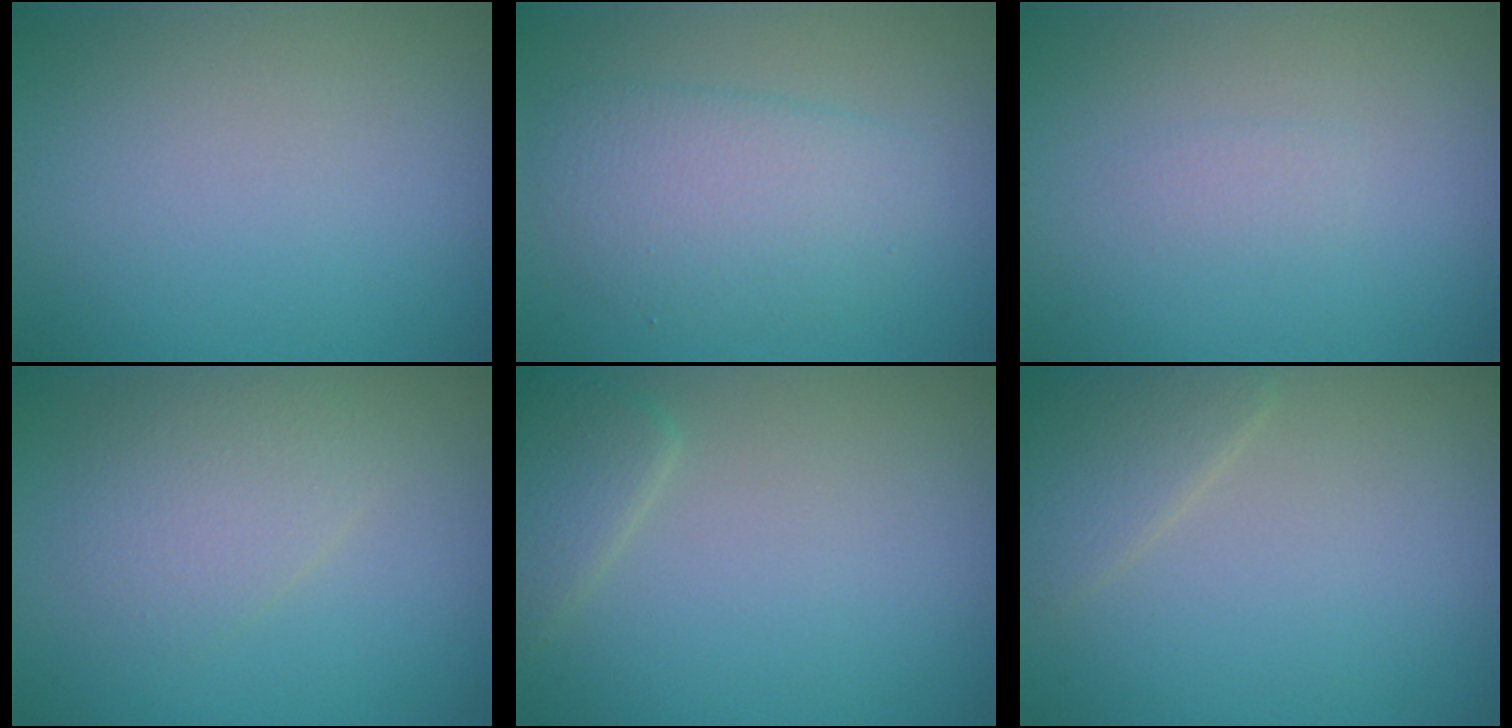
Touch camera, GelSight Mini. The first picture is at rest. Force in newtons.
{"total": 4.1, "press": 4.0, "slide": 0.1}
{"total": 0.7, "press": 0.6, "slide": 0.2}
{"total": 2.6, "press": 2.6, "slide": 0.1}
{"total": 2.2, "press": 2.1, "slide": 0.2}
{"total": 2.1, "press": 2.1, "slide": 0.1}